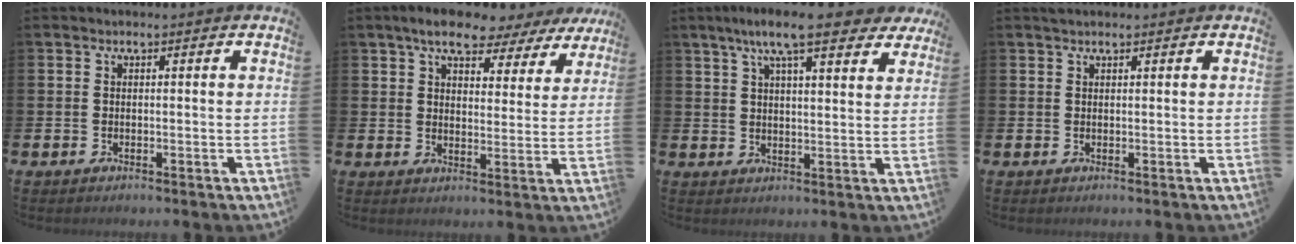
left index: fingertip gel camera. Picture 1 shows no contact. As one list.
[{"total": 7.0, "force": [6.2, 2.2, 2.3], "torque": [-0.049, -0.033, 0.105]}, {"total": 9.3, "force": [7.6, 1.8, 5.0], "torque": [-0.095, -0.023, 0.134]}, {"total": 1.0, "force": [0.9, 0.2, 0.1], "torque": [0.011, -0.002, 0.014]}]